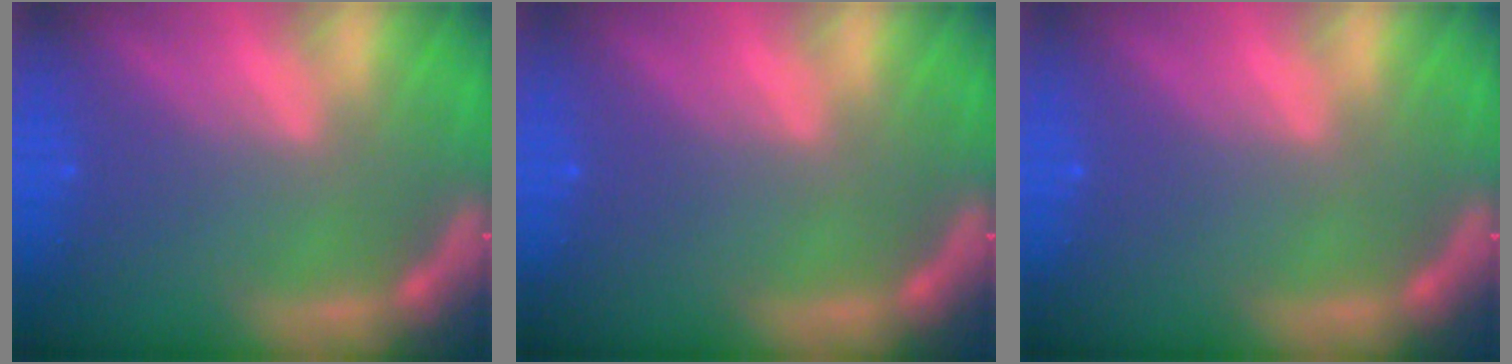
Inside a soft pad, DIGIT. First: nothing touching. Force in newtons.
{"total": 0.0}
{"total": 0.0}